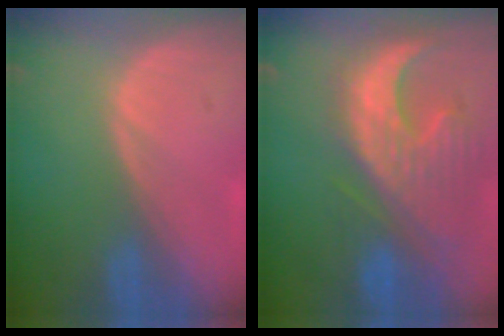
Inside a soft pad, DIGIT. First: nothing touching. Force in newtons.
{"total": 12.8, "press": 11.2, "slide": 6.3}